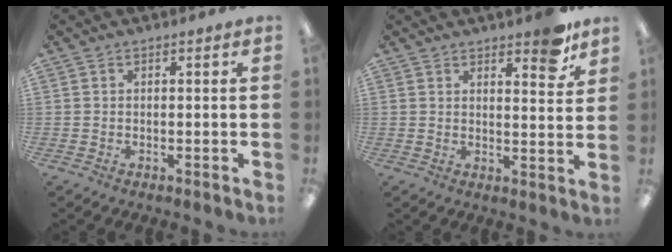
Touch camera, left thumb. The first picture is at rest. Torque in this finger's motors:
{"motor_torque": [0.89, 0.35, 0.77, -0.82, 0.04]}